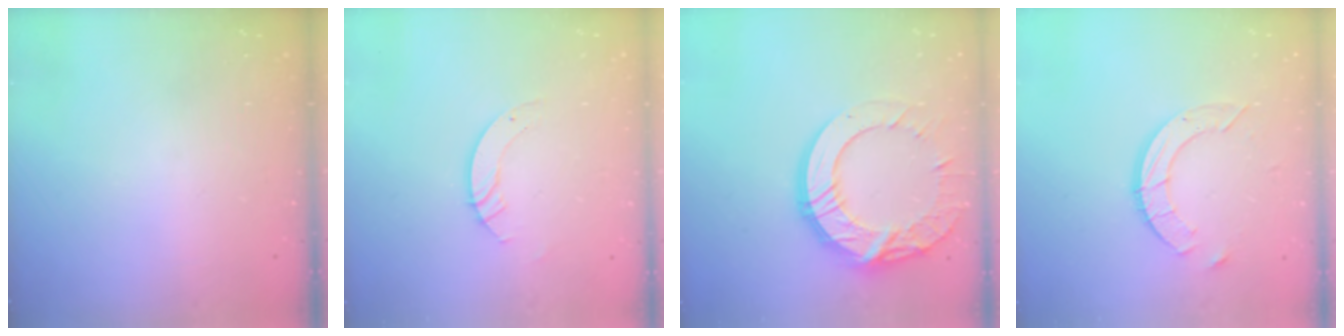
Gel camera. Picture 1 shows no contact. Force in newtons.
{"total": 4.4, "press": 4.4, "slide": 0.1}
{"total": 17.0, "press": 17.0, "slide": 1.2}
{"total": 9.0, "press": 9.0, "slide": 0.7}